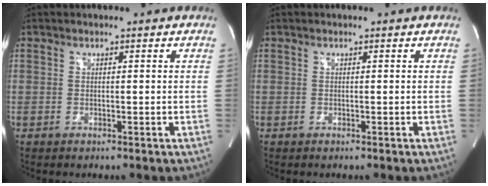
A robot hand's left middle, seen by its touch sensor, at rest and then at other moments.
{"total": 0.0}